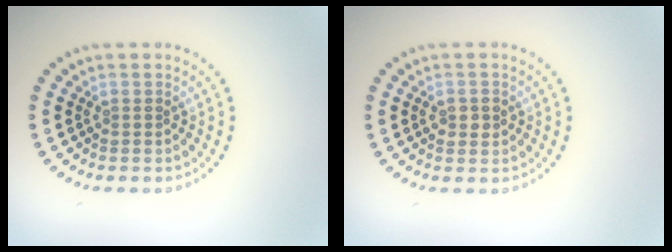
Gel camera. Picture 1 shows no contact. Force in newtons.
{"total": 1.6, "press": 1.6, "slide": 0.2}